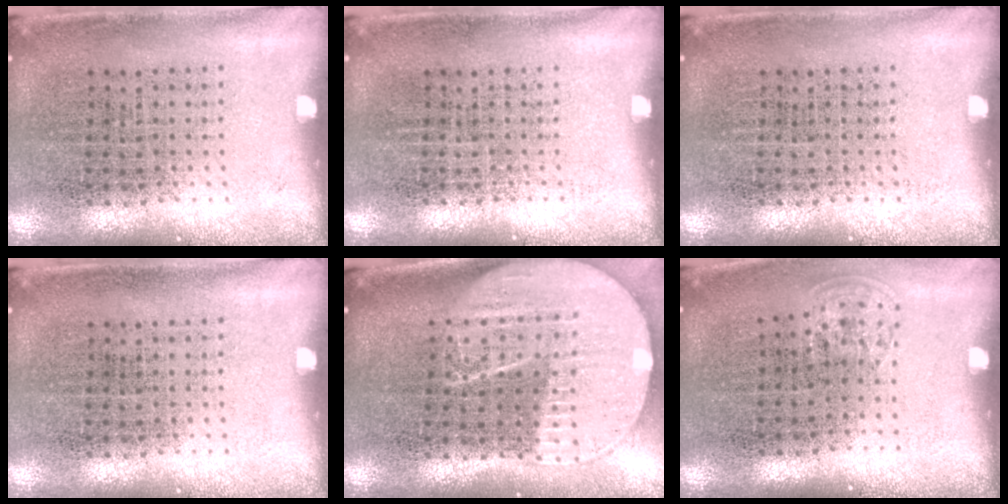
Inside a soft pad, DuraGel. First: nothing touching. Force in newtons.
{"total": 0.0}
{"total": 0.0}
{"total": 0.0}
{"total": 2.2, "press": 1.9, "slide": 1.2}
{"total": 0.8, "press": 0.6, "slide": 0.5}